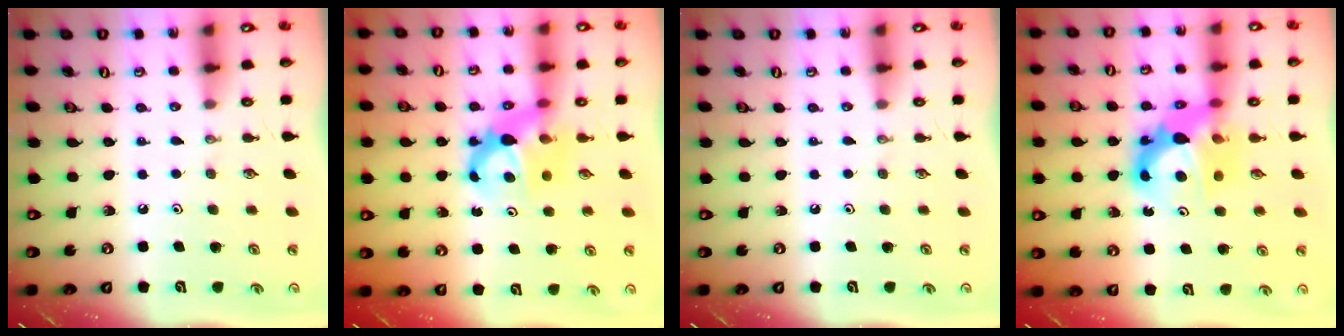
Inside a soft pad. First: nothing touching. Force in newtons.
{"total": 6.7, "press": 6.7, "slide": 0.4}
{"total": 0.0}
{"total": 10.9, "press": 10.8, "slide": 0.9}